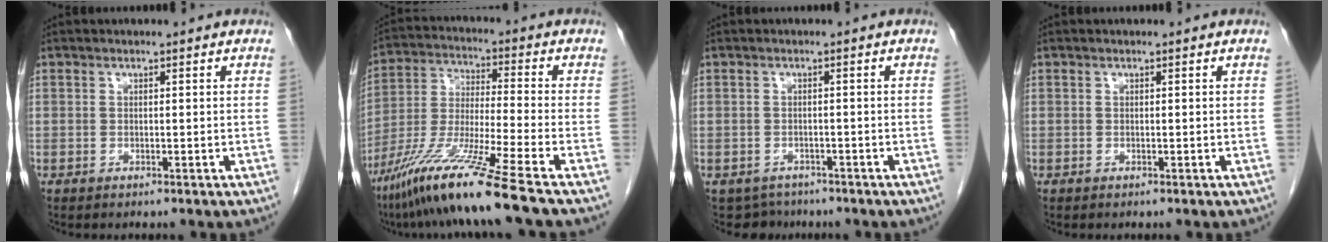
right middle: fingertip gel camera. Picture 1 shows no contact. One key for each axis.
{"total": 13.9, "fx": -9.8, "fy": -2.1, "fz": 9.6, "tx": -0.193, "ty": -0.040, "tz": -0.183}
{"total": 3.5, "fx": -2.8, "fy": 2.1, "fz": -0.4, "tx": 0.006, "ty": 0.002, "tz": -0.042}
{"total": 0.0}